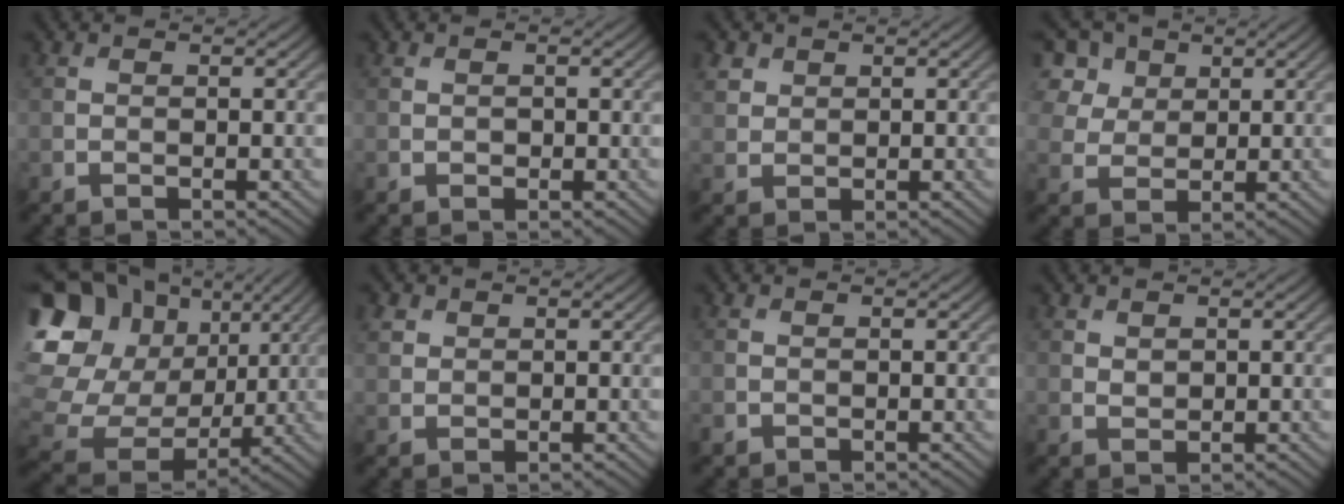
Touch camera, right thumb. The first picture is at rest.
{"total": 0.5, "force": [-0.1, 0.4, 0.3], "torque": [-0.002, -0.003, -0.001]}
{"total": 2.4, "force": [1.4, 1.8, 0.8], "torque": [-0.023, 0.001, 0.031]}
{"total": 6.8, "force": [3.3, 5.0, 3.2], "torque": [-0.109, 0.013, 0.061]}
{"total": 23.2, "force": [6.8, 19.5, 10.4], "torque": [-0.305, 0.027, 0.129]}
{"total": 1.8, "force": [1.0, 1.4, 0.5], "torque": [-0.015, 0.001, 0.023]}
{"total": 0.6, "force": [-0.4, 0.3, 0.1], "torque": [-0.005, -0.005, -0.009]}
{"total": 1.0, "force": [0.7, 0.6, 0.3], "torque": [-0.009, -0.003, 0.017]}